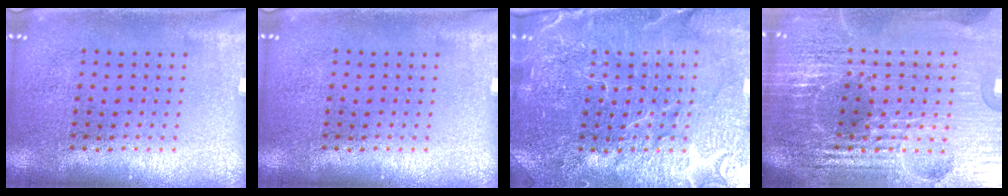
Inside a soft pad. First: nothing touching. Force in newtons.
{"total": 0.0}
{"total": 5.0, "press": 4.7, "slide": 1.8}
{"total": 6.8, "press": 5.9, "slide": 3.4}